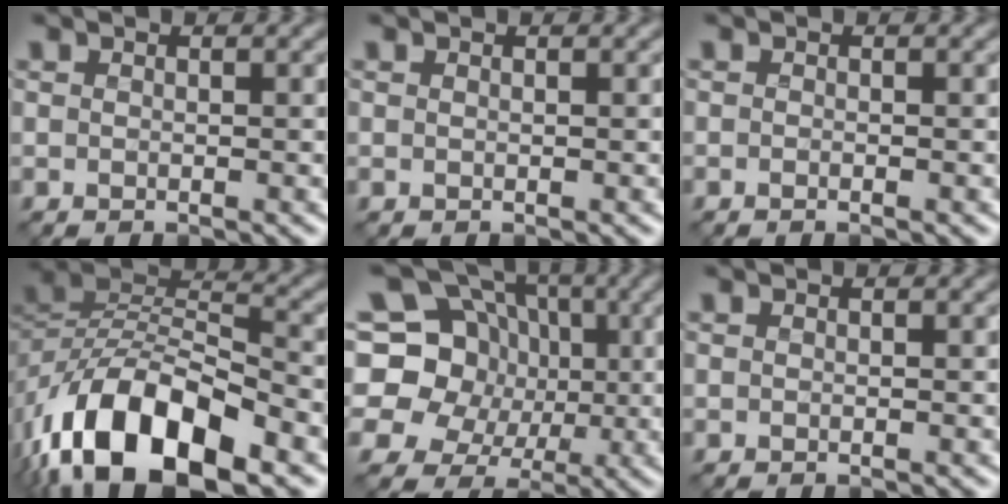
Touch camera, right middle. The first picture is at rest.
{"total": 0.0}
{"total": 0.6, "force": [-0.3, 0.1, 0.5], "torque": [-0.008, -0.004, -0.006]}
{"total": 14.1, "force": [-6.9, 7.4, 9.9], "torque": [-0.181, -0.002, -0.132]}
{"total": 16.3, "force": [2.4, 14.7, 6.4], "torque": [-0.168, 0.041, 0.005]}
{"total": 0.0}